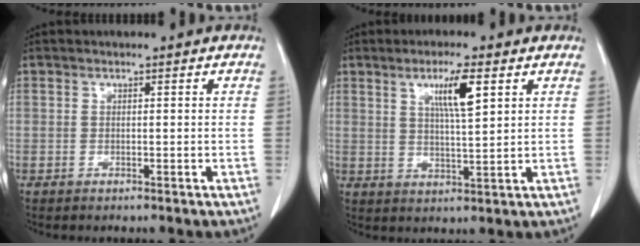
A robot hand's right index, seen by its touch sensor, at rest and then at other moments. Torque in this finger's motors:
{"motor_torque": [0.21, 0.12, 0.16, 0.06]}